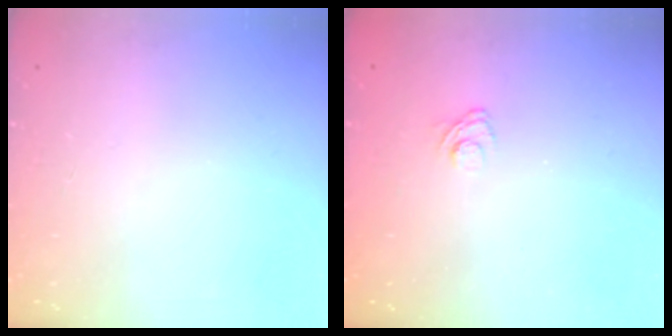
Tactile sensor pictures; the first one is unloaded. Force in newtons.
{"total": 3.0, "press": 2.6, "slide": 1.4}